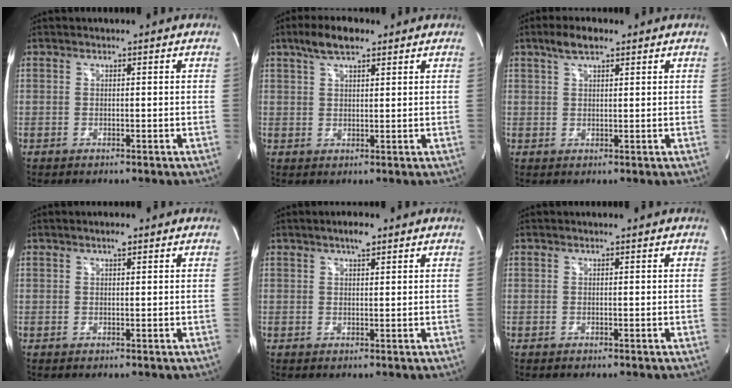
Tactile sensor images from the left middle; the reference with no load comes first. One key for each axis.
{"total": 5.6, "fx": 3.8, "fy": 1.9, "fz": 3.7, "tx": -0.075, "ty": 0.017, "tz": 0.069}
{"total": 3.9, "fx": 2.6, "fy": 1.4, "fz": 2.5, "tx": -0.053, "ty": 0.012, "tz": 0.050}
{"total": 1.2, "fx": 0.7, "fy": 0.2, "fz": 0.9, "tx": -0.020, "ty": 0.005, "tz": 0.013}
{"total": 2.5, "fx": 1.7, "fy": 0.6, "fz": 1.8, "tx": -0.036, "ty": 0.007, "tz": 0.028}
{"total": 0.0}